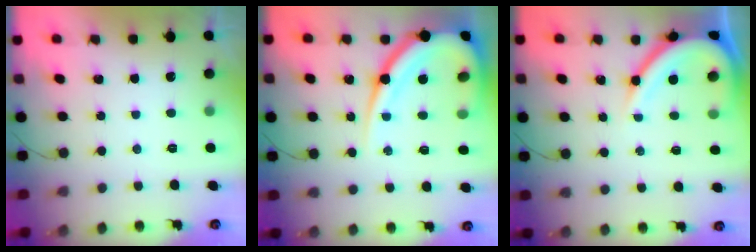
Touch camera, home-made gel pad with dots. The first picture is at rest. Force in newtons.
{"total": 19.8, "press": 19.7, "slide": 1.7}
{"total": 12.3, "press": 12.3, "slide": 1.2}